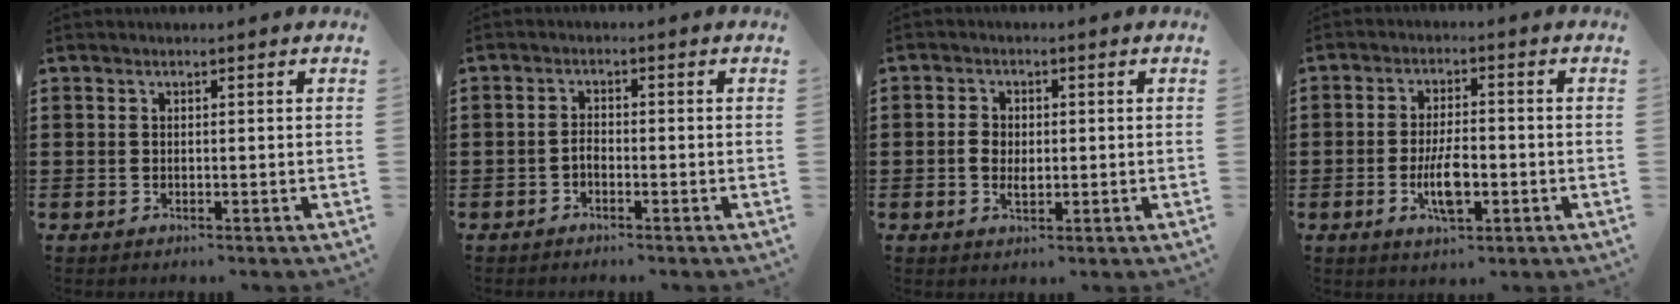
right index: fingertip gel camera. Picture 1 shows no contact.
{"total": 1.5, "force": [-0.9, 0.7, 1.0], "torque": [-0.021, 0.002, -0.019]}
{"total": 2.5, "force": [-0.2, 1.6, 1.9], "torque": [-0.046, 0.001, -0.006]}
{"total": 6.3, "force": [-1.8, 2.2, 5.6], "torque": [-0.113, 0.000, -0.035]}